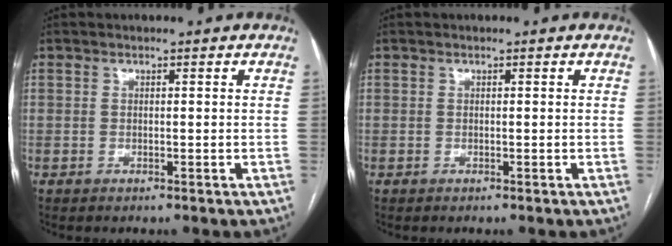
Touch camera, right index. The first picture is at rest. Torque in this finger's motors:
{"motor_torque": [-0.01, 0.01, 0.00, 0.01]}